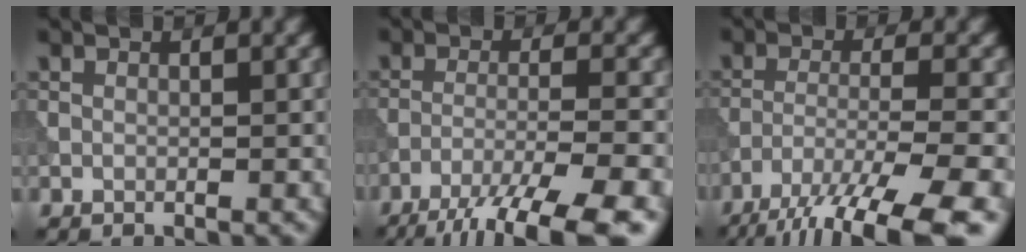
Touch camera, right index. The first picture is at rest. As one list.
[{"total": 11.2, "force": [-8.5, 1.9, 6.9], "torque": [-0.111, -0.021, -0.125]}, {"total": 13.0, "force": [-9.9, 3.0, 7.9], "torque": [-0.142, -0.033, -0.144]}]